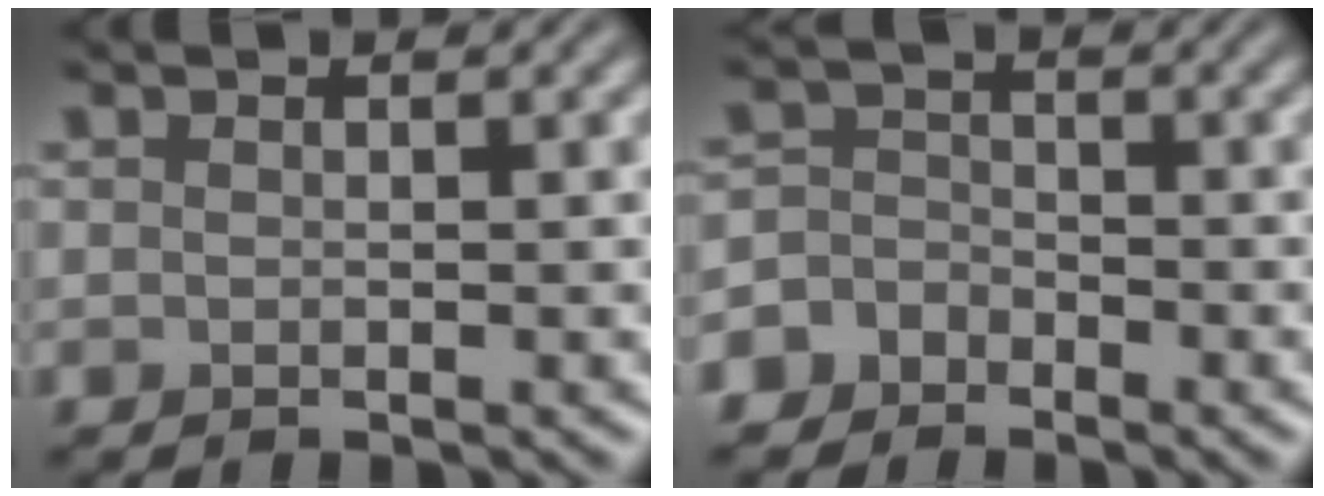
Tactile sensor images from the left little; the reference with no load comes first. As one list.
[{"total": 4.1, "force": [-2.8, 2.9, 0.3], "torque": [0.026, 0.003, -0.065]}]